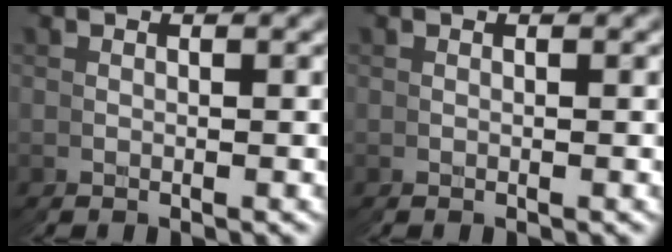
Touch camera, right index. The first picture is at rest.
{"total": 0.0}